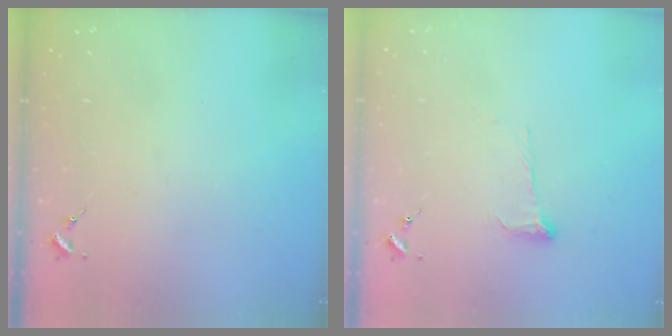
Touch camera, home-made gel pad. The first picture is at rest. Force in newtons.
{"total": 8.7, "press": 8.7, "slide": 0.3}